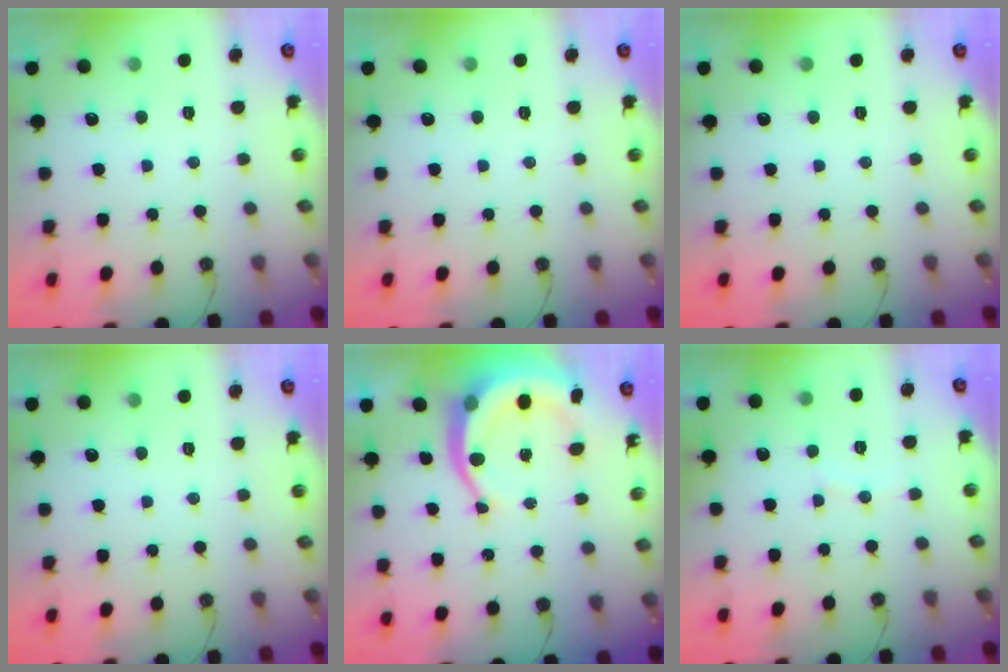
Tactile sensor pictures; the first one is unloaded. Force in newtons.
{"total": 0.0}
{"total": 0.0}
{"total": 0.0}
{"total": 10.2, "press": 10.1, "slide": 1.8}
{"total": 3.5, "press": 3.5, "slide": 0.4}